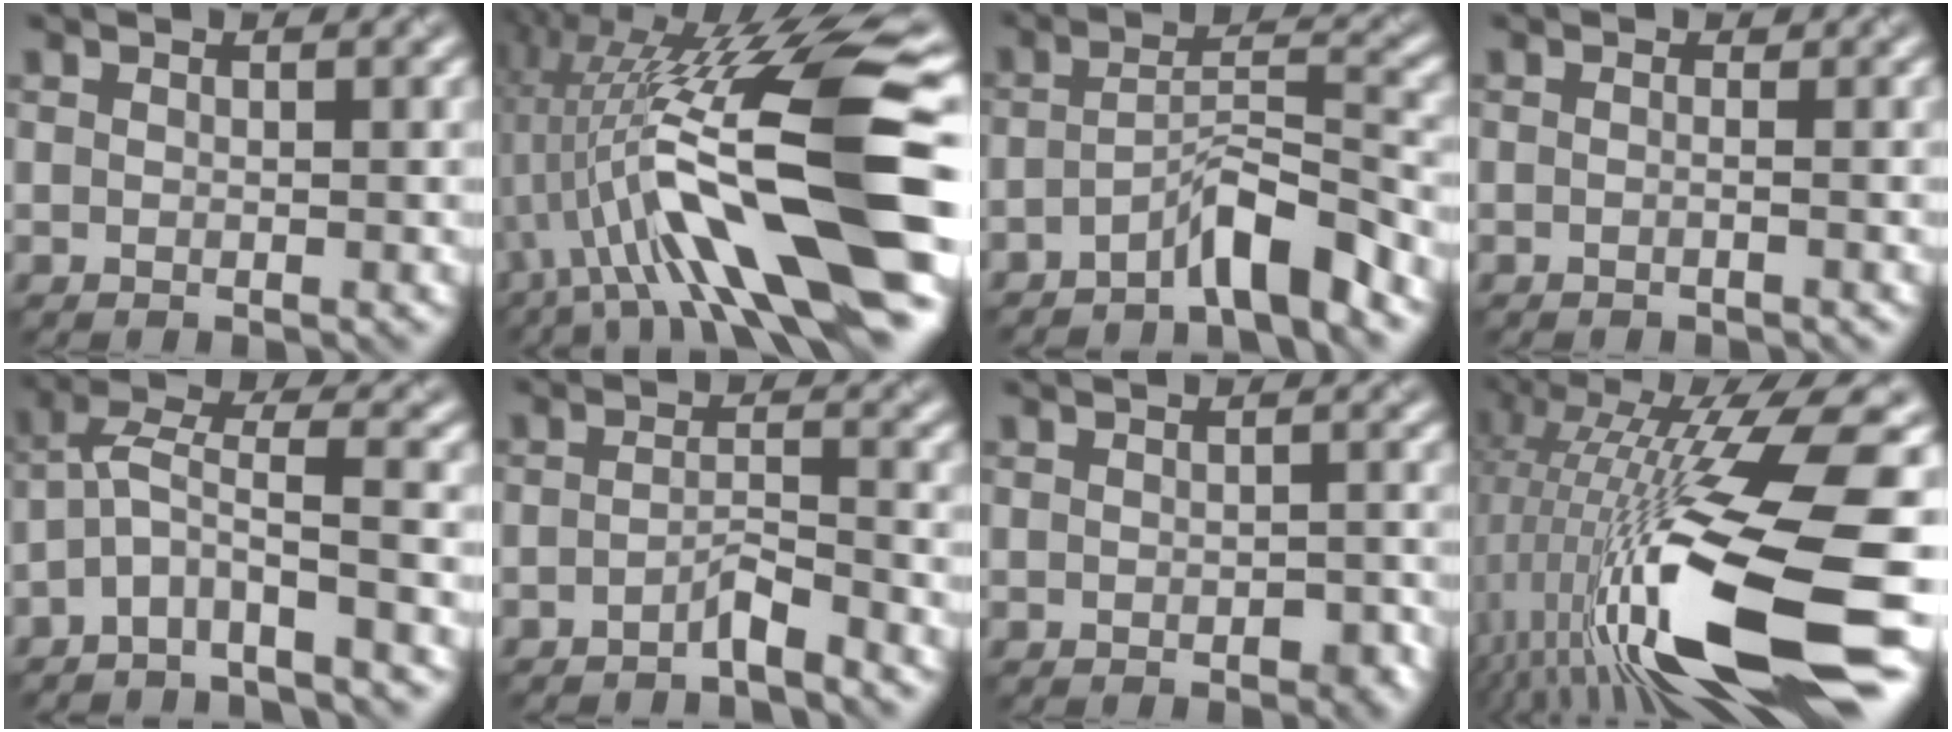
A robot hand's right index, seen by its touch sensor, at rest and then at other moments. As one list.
[{"total": 15.2, "force": [-2.1, 3.1, 14.8], "torque": [-0.258, 0.014, -0.033]}, {"total": 4.5, "force": [-3.6, 0.5, 2.6], "torque": [-0.042, 0.016, -0.072]}, {"total": 0.8, "force": [-0.7, 0.1, 0.4], "torque": [-0.008, -0.010, -0.020]}, {"total": 4.1, "force": [-2.8, 0.5, 2.9], "torque": [-0.063, 0.007, -0.066]}, {"total": 2.3, "force": [-2.1, 0.1, 0.8], "torque": [-0.013, 0.004, -0.042]}, {"total": 1.8, "force": [-1.0, 1.0, 1.0], "torque": [-0.017, -0.011, -0.011]}, {"total": 17.1, "force": [-2.1, 4.3, 16.4], "torque": [-0.305, -0.001, -0.029]}]